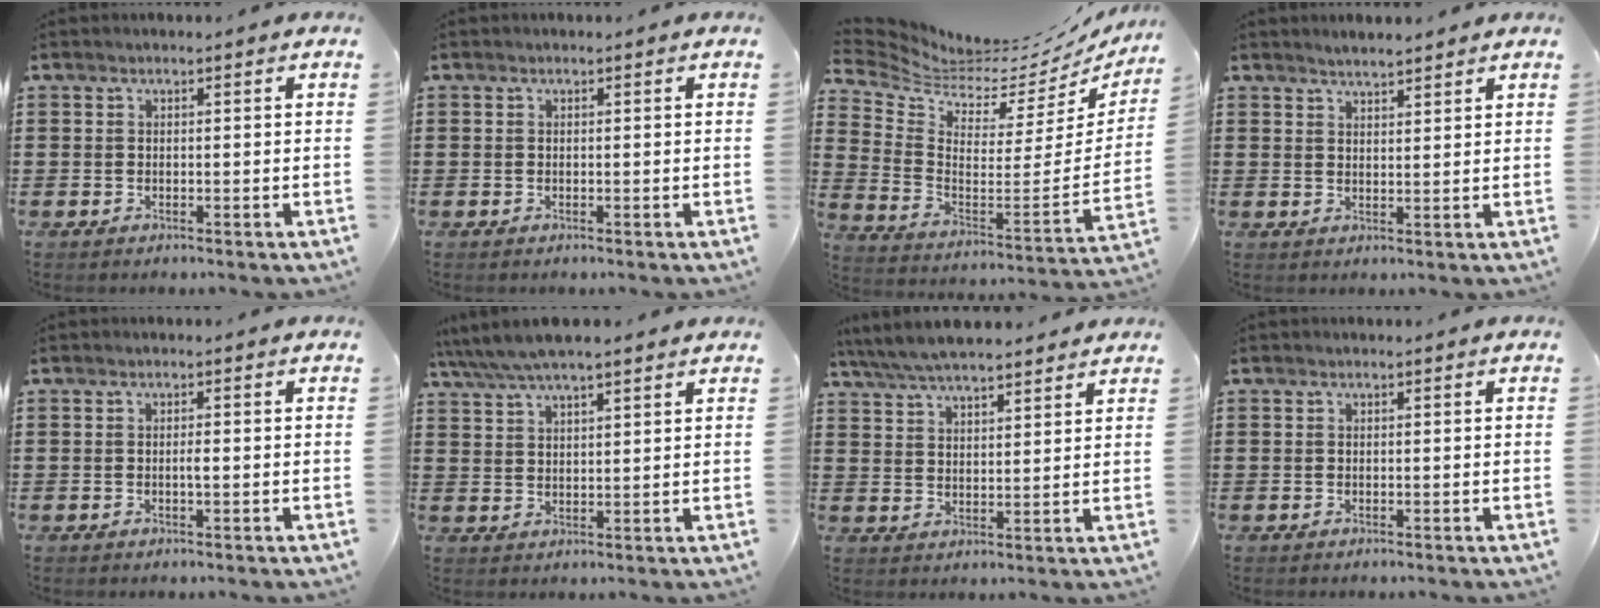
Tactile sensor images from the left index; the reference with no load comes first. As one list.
[{"total": 0.0}, {"total": 3.7, "force": [3.3, 1.1, 1.2], "torque": [-0.050, -0.047, 0.053]}, {"total": 2.6, "force": [2.6, -0.1, 0.1], "torque": [-0.009, -0.003, 0.049]}, {"total": 1.1, "force": [-0.2, 0.2, 1.1], "torque": [-0.022, -0.001, -0.003]}, {"total": 4.6, "force": [4.0, 0.9, 2.2], "torque": [-0.055, -0.008, 0.070]}, {"total": 5.7, "force": [5.4, 0.8, 1.7], "torque": [-0.053, -0.016, 0.098]}, {"total": 0.0}]